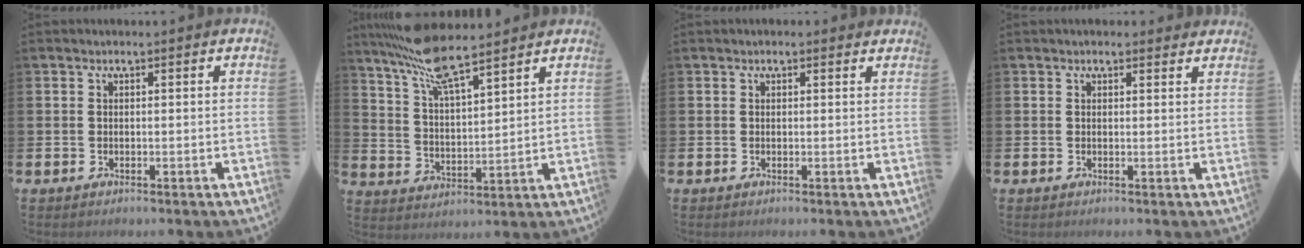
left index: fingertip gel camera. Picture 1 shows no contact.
{"total": 9.5, "force": [8.3, 1.6, 4.3], "torque": [-0.116, -0.031, 0.151]}
{"total": 0.6, "force": [0.5, 0.2, 0.1], "torque": [0.005, 0.001, 0.007]}
{"total": 1.2, "force": [1.1, 0.4, 0.1], "torque": [0.004, 0.001, 0.020]}